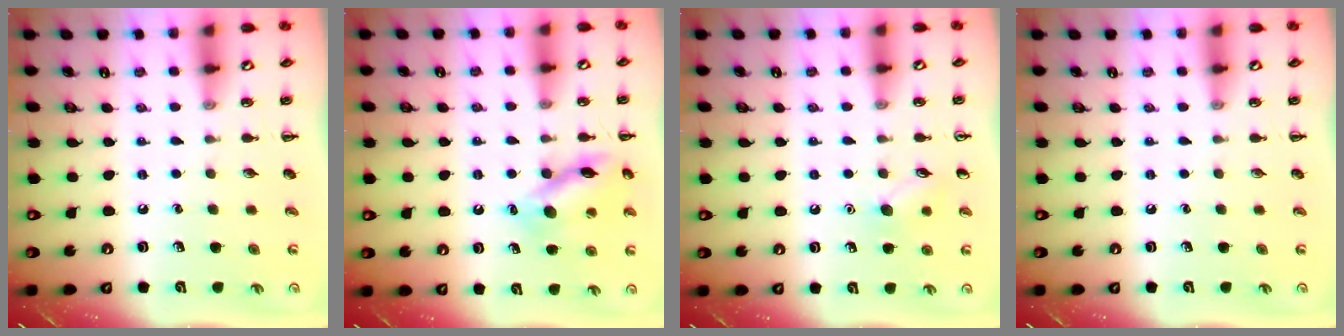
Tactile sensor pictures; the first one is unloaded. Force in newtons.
{"total": 13.4, "press": 13.4, "slide": 0.9}
{"total": 8.0, "press": 7.8, "slide": 1.9}
{"total": 0.0}